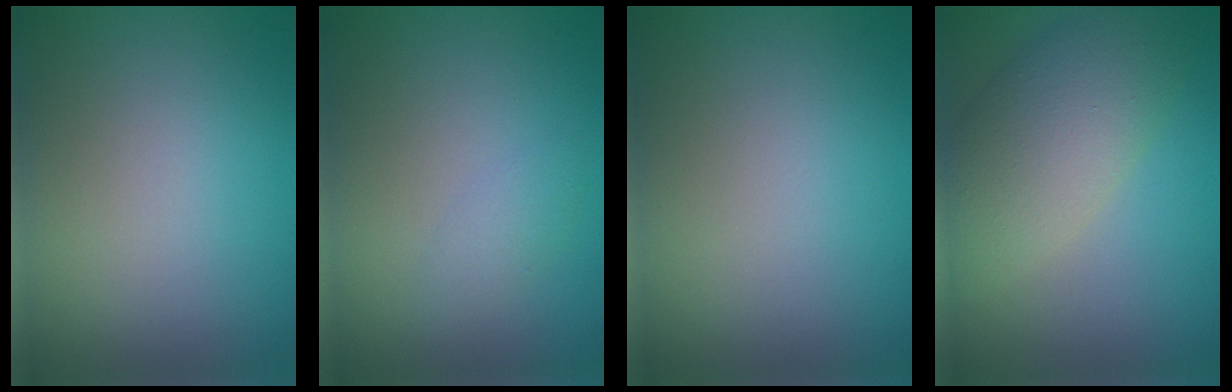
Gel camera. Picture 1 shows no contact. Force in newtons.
{"total": 1.3, "press": 1.3, "slide": 0.0}
{"total": 0.0}
{"total": 6.6, "press": 6.6, "slide": 0.4}